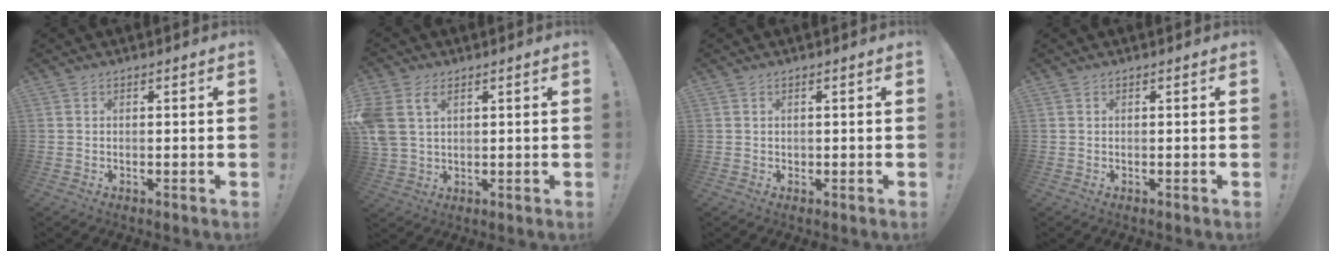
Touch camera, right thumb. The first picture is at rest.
{"total": 7.4, "force": [3.3, 4.9, 4.5], "torque": [-0.107, -0.007, 0.064]}
{"total": 0.5, "force": [0.1, 0.5, 0.0], "torque": [-0.003, 0.004, 0.002]}
{"total": 0.0}